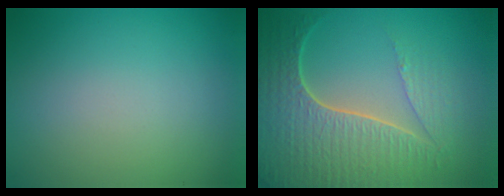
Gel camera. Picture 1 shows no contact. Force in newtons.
{"total": 7.7, "press": 5.7, "slide": 5.2}